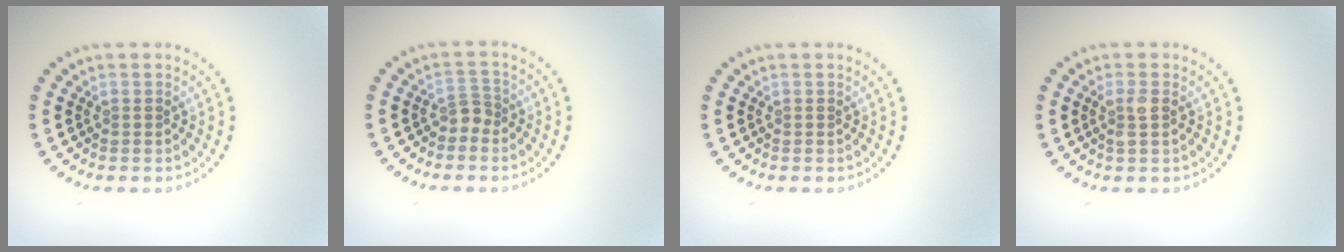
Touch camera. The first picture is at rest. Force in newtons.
{"total": 1.4, "press": 1.0, "slide": 0.9}
{"total": 0.0}
{"total": 1.5, "press": 1.4, "slide": 0.7}